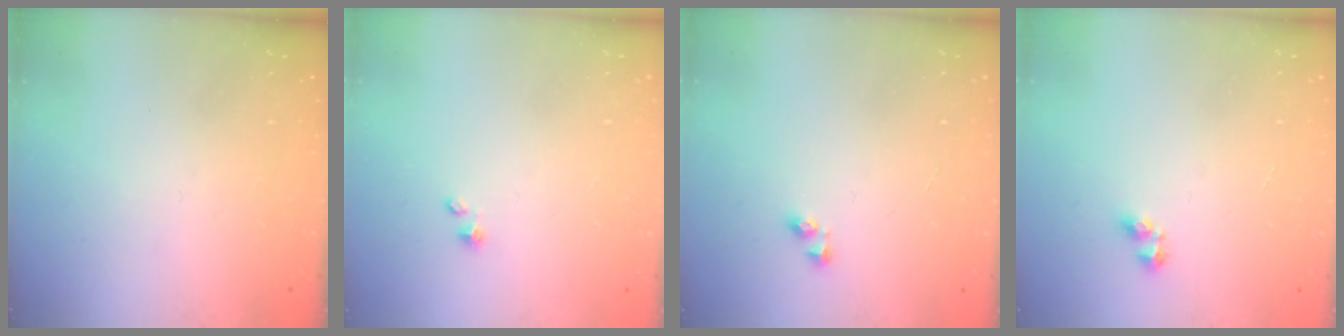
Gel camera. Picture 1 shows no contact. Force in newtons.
{"total": 1.5, "press": 1.5, "slide": 0.0}
{"total": 2.5, "press": 2.5, "slide": 0.2}
{"total": 4.0, "press": 3.9, "slide": 0.5}